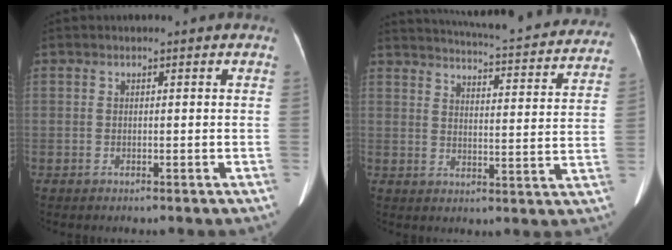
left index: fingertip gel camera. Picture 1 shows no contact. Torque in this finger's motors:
{"motor_torque": [0.04, -0.73, 0.02, 0.03]}